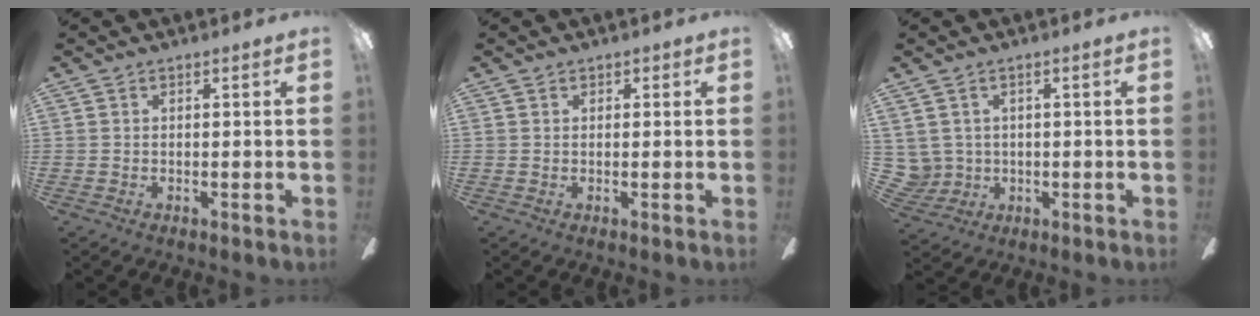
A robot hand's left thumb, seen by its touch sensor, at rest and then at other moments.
{"total": 0.7, "force": [0.4, 0.5, 0.1], "torque": [-0.003, 0.003, 0.007]}
{"total": 4.4, "force": [1.0, 4.2, 0.6], "torque": [-0.041, 0.004, 0.020]}